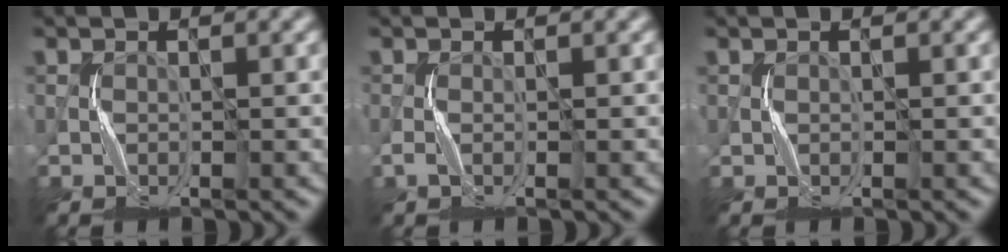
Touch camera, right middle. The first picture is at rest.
{"total": 0.7, "force": [-0.4, 0.0, 0.6], "torque": [-0.016, 0.002, -0.009]}
{"total": 0.0}